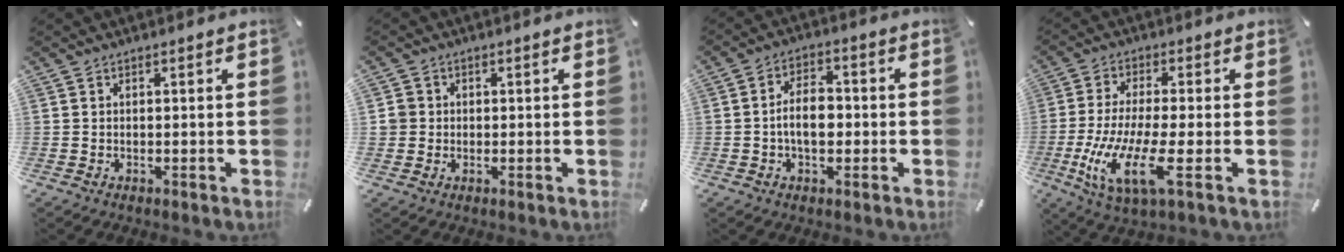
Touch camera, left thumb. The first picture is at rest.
{"total": 2.8, "force": [0.0, 2.7, 0.3], "torque": [-0.006, 0.006, -0.002]}
{"total": 7.7, "force": [-1.1, 4.7, 5.9], "torque": [-0.100, 0.013, -0.020]}
{"total": 14.6, "force": [-4.3, 4.3, 13.3], "torque": [-0.284, -0.018, -0.072]}